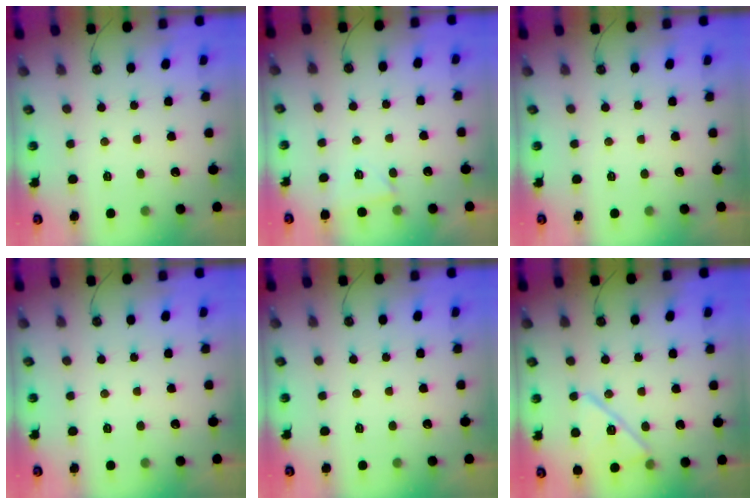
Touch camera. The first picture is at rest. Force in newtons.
{"total": 2.7, "press": 2.4, "slide": 1.2}
{"total": 0.0}
{"total": 0.0}
{"total": 0.0}
{"total": 13.5, "press": 13.4, "slide": 1.3}